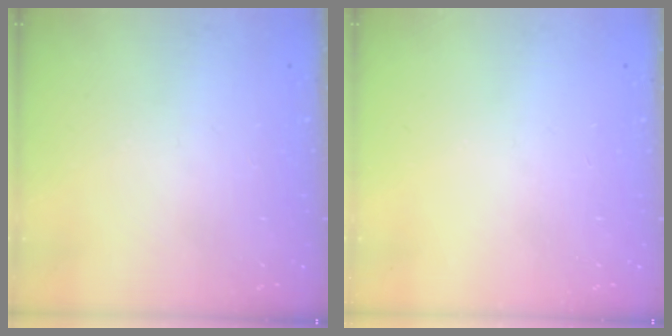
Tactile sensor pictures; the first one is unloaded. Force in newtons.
{"total": 0.0}